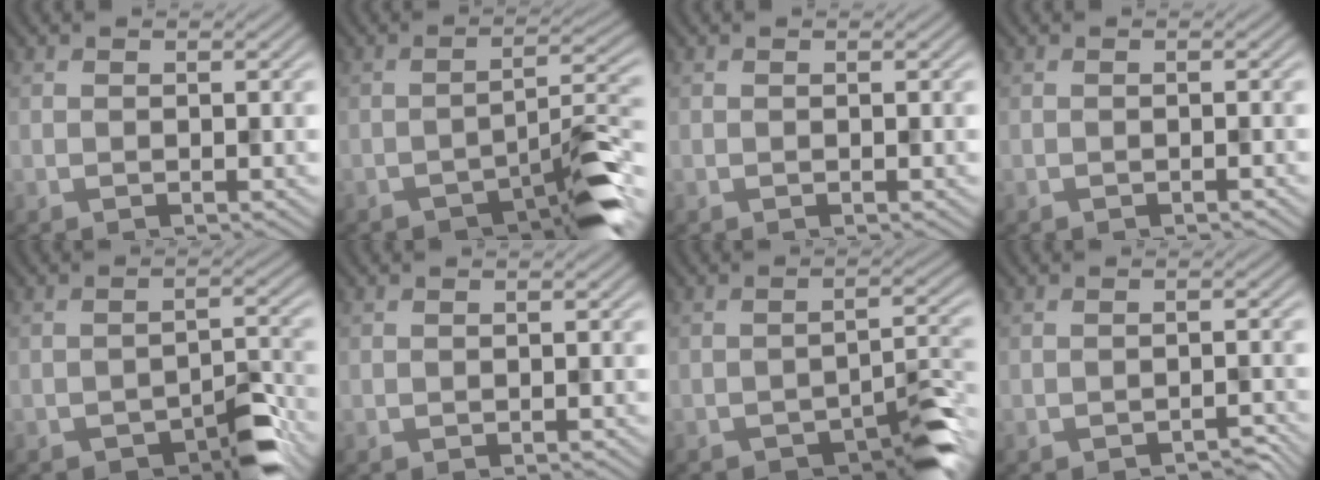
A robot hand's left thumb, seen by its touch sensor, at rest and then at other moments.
{"total": 6.9, "force": [-4.6, 1.6, 4.9], "torque": [-0.065, 0.011, -0.075]}
{"total": 0.0}
{"total": 0.6, "force": [-0.5, 0.1, 0.2], "torque": [-0.001, 0.000, -0.007]}
{"total": 5.2, "force": [-3.4, 2.0, 3.4], "torque": [-0.044, 0.009, -0.050]}
{"total": 0.0}
{"total": 6.1, "force": [-4.1, 1.9, 4.0], "torque": [-0.048, 0.005, -0.060]}
{"total": 1.5, "force": [-1.4, 0.2, 0.5], "torque": [-0.002, 0.003, -0.022]}